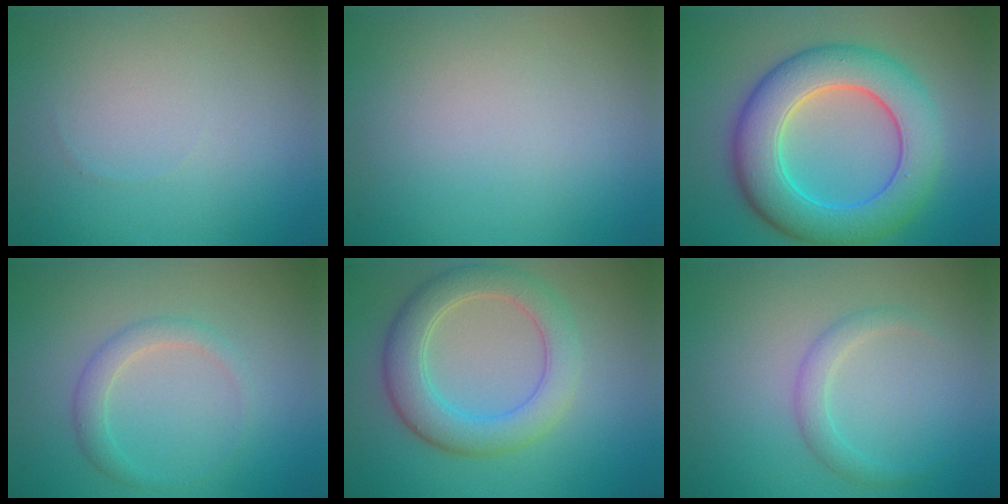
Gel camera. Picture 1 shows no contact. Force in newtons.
{"total": 0.0}
{"total": 8.8, "press": 8.8, "slide": 0.1}
{"total": 1.8, "press": 1.8, "slide": 0.1}
{"total": 5.3, "press": 5.3, "slide": 0.5}
{"total": 1.7, "press": 1.7, "slide": 0.1}